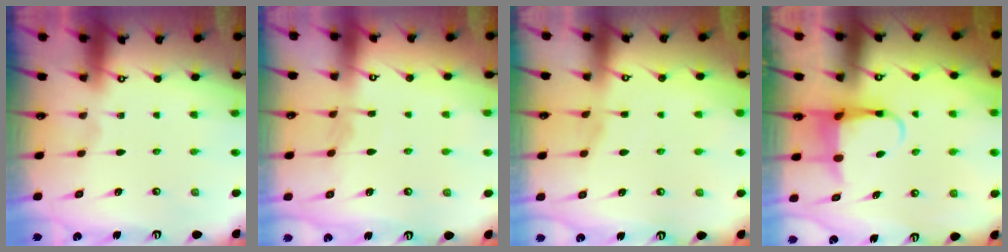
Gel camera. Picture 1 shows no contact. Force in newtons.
{"total": 6.6, "press": 6.6, "slide": 0.7}
{"total": 2.1, "press": 2.1, "slide": 0.4}
{"total": 4.9, "press": 4.9, "slide": 0.2}